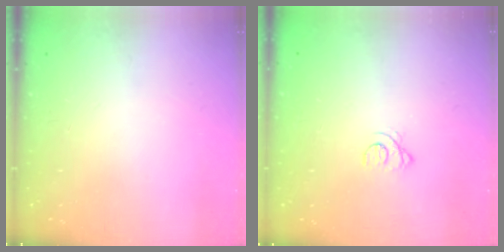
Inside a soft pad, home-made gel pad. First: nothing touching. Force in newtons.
{"total": 1.6, "press": 1.6, "slide": 0.2}